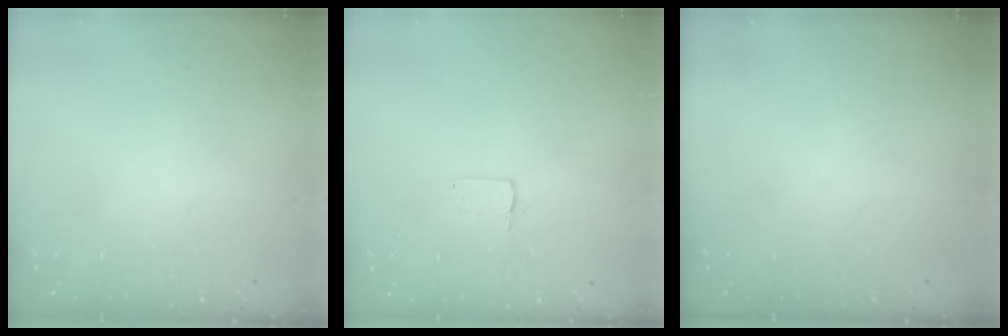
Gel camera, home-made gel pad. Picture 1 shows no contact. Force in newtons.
{"total": 1.3, "press": 1.2, "slide": 0.1}
{"total": 0.0}